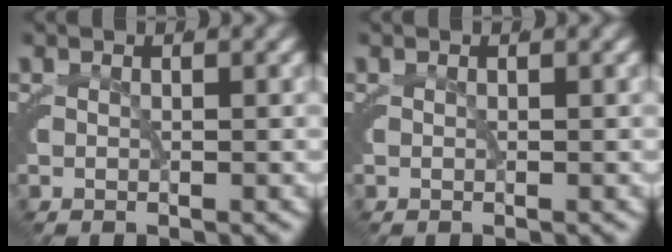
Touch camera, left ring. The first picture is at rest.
{"total": 0.0}